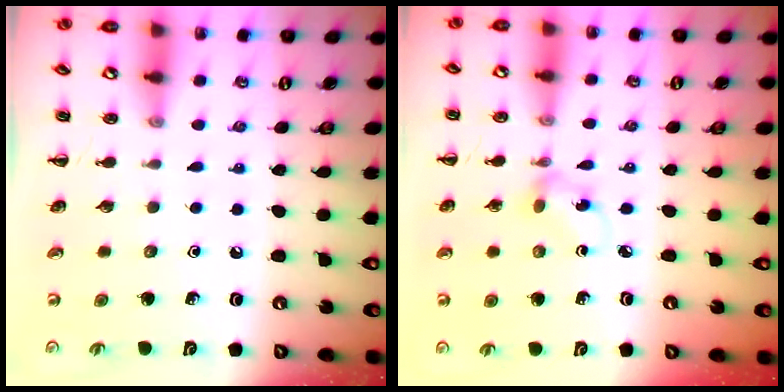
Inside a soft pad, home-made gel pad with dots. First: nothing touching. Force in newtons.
{"total": 2.9, "press": 2.9, "slide": 0.7}